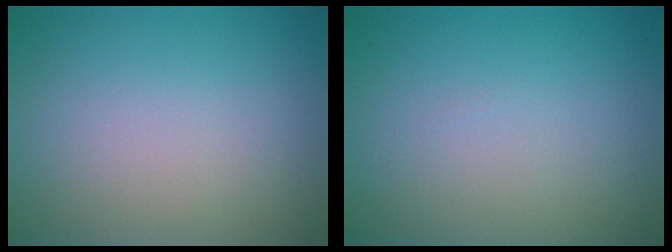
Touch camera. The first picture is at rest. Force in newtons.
{"total": 0.0}